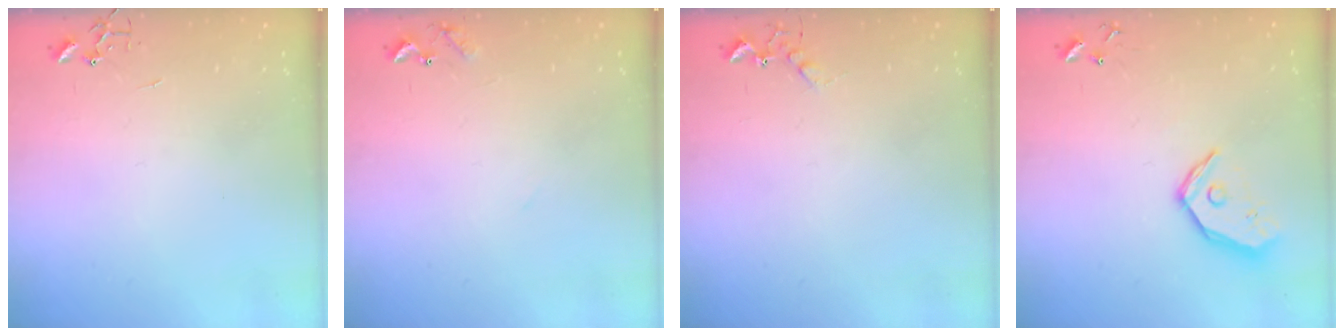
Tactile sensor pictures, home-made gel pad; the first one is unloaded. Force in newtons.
{"total": 7.8, "press": 7.8, "slide": 0.5}
{"total": 5.2, "press": 5.1, "slide": 0.9}
{"total": 12.3, "press": 12.1, "slide": 1.9}